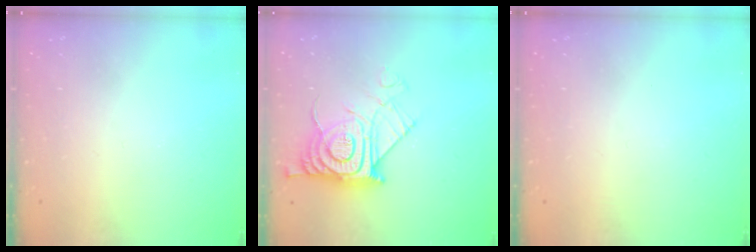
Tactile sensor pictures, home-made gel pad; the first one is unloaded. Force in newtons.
{"total": 14.0, "press": 13.9, "slide": 1.4}
{"total": 0.0}